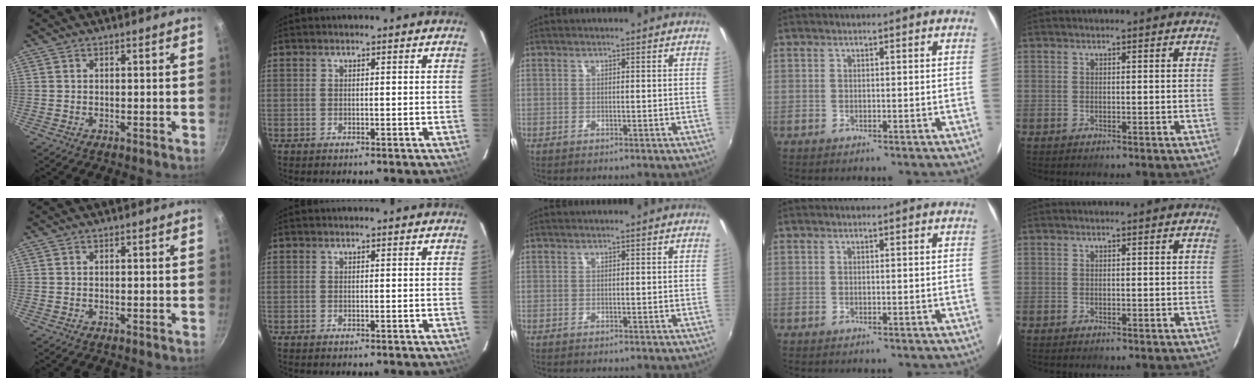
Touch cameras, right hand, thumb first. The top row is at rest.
{}